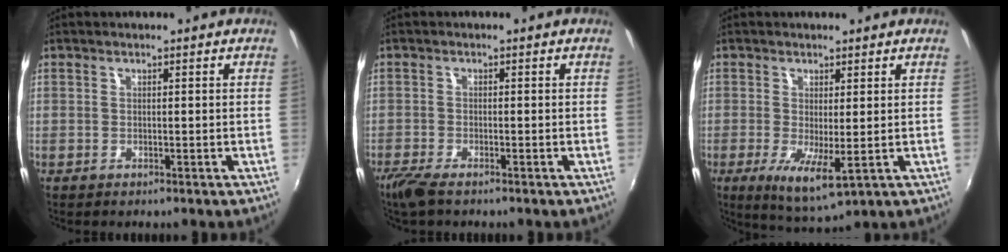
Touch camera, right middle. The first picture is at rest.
{"total": 4.3, "force": [-3.3, 0.7, 2.6], "torque": [-0.067, -0.015, -0.065]}
{"total": 6.6, "force": [-1.0, 1.6, 6.3], "torque": [-0.119, -0.022, -0.013]}